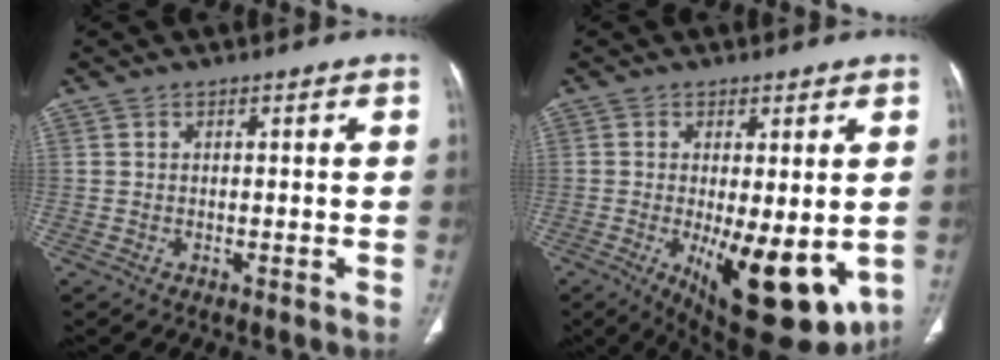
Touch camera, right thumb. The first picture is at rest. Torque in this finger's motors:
{"motor_torque": [2.28, 2.19, 0.16, 0.00, 0.42]}